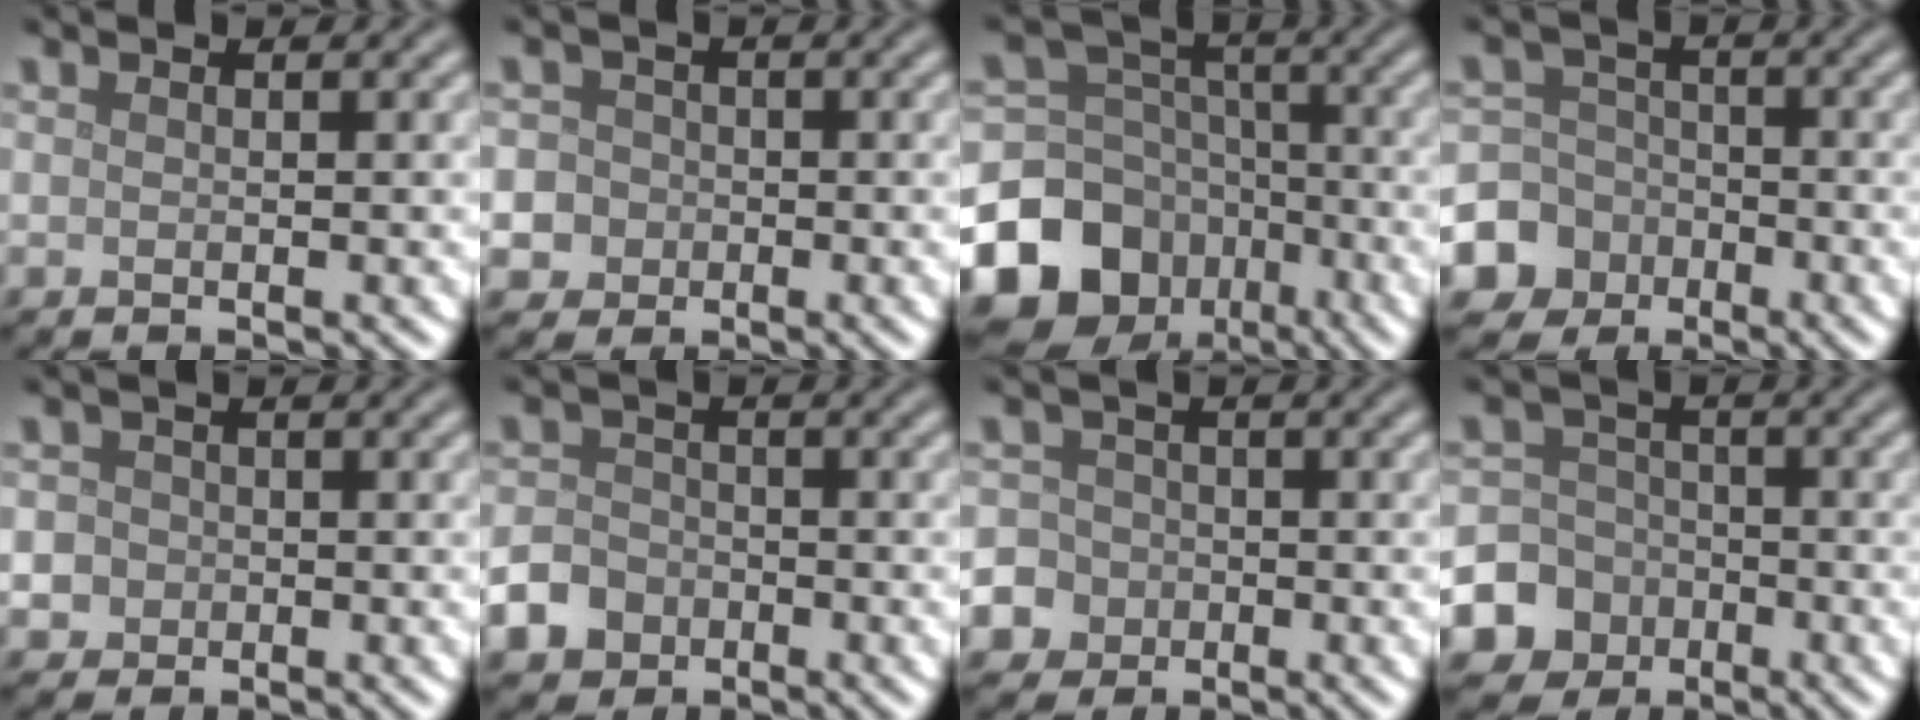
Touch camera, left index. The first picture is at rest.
{"total": 7.1, "force": [-2.0, 6.6, 1.9], "torque": [-0.036, 0.005, -0.073]}
{"total": 15.2, "force": [-8.2, 12.0, 4.7], "torque": [-0.101, -0.041, -0.149]}
{"total": 7.2, "force": [-3.2, 6.4, 0.6], "torque": [-0.013, -0.007, -0.085]}
{"total": 4.1, "force": [-0.7, 3.9, 1.3], "torque": [-0.007, 0.014, -0.038]}
{"total": 4.7, "force": [-2.8, 3.6, 1.3], "torque": [-0.012, -0.011, -0.057]}
{"total": 8.3, "force": [-3.8, 7.3, 1.6], "torque": [-0.044, -0.022, -0.092]}
{"total": 8.4, "force": [-3.7, 7.5, 0.9], "torque": [-0.015, -0.018, -0.091]}